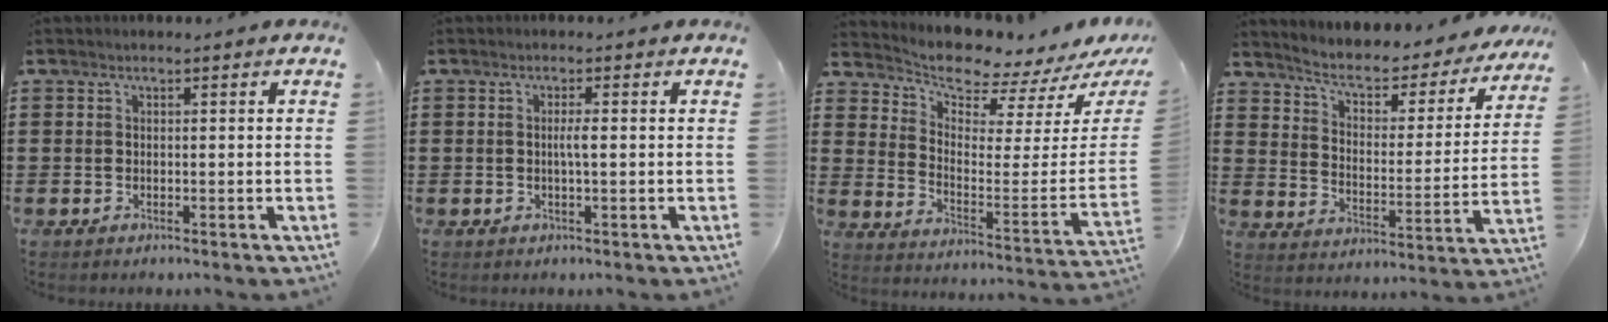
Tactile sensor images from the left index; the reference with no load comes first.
{"total": 1.9, "force": [0.1, -0.1, 1.9], "torque": [-0.037, -0.004, 0.002]}
{"total": 5.9, "force": [5.6, 0.4, 1.7], "torque": [-0.063, -0.064, 0.094]}
{"total": 5.0, "force": [4.7, 0.0, 1.6], "torque": [-0.055, -0.040, 0.076]}